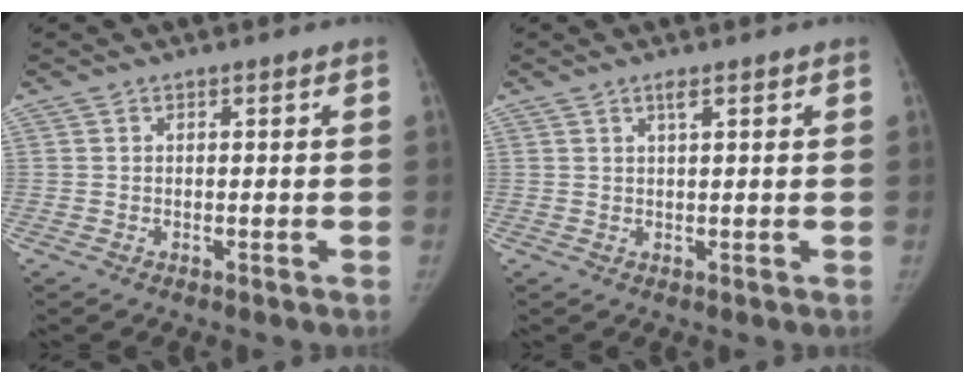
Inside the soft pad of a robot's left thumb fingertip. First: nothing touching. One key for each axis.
{"total": 1.7, "fx": 1.0, "fy": 0.3, "fz": 1.3, "tx": -0.021, "ty": 0.001, "tz": 0.018}